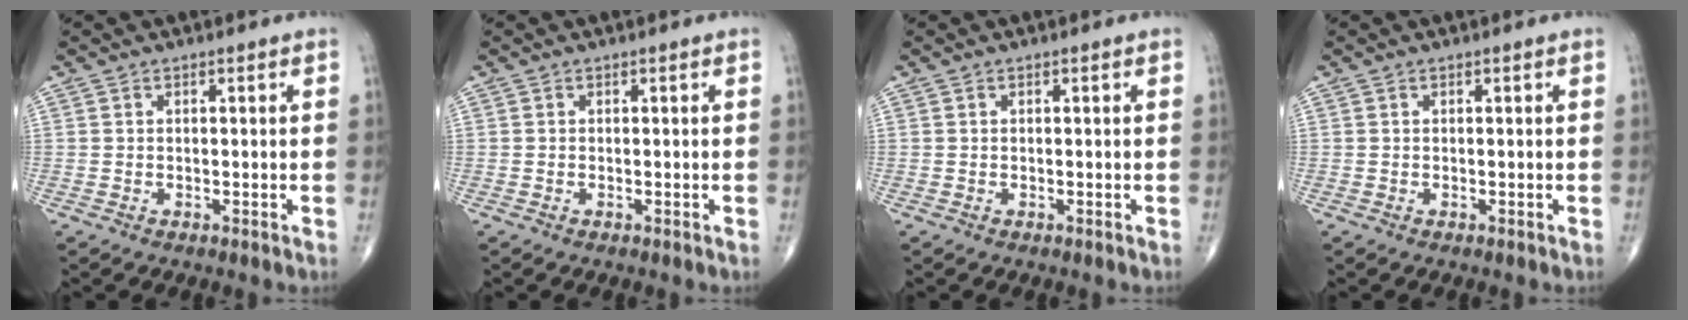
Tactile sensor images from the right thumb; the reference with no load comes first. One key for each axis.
{"total": 0.0}
{"total": 0.0}
{"total": 0.0}